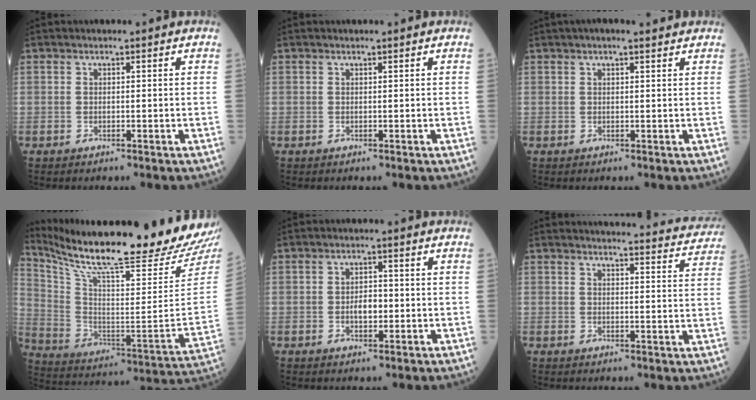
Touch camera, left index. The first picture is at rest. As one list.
[{"total": 0.5, "force": [0.4, 0.0, 0.3], "torque": [-0.008, 0.002, 0.008]}, {"total": 4.4, "force": [3.4, 0.6, 2.6], "torque": [-0.041, 0.029, 0.050]}, {"total": 27.5, "force": [24.7, -0.7, 12.0], "torque": [-0.227, -0.110, 0.371]}, {"total": 2.9, "force": [-0.4, 1.5, 2.5], "torque": [-0.043, 0.003, -0.006]}, {"total": 18.6, "force": [18.2, 1.7, 3.3], "torque": [-0.026, -0.050, 0.194]}]